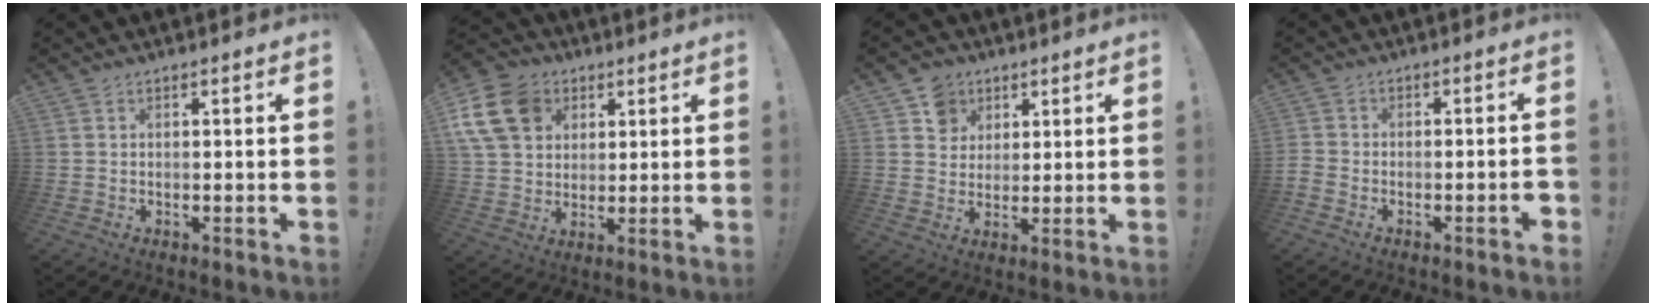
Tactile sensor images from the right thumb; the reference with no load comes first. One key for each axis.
{"total": 15.5, "fx": 5.7, "fy": 12.2, "fz": 7.6, "tx": -0.133, "ty": -0.020, "tz": 0.116}
{"total": 8.2, "fx": 3.9, "fy": 7.1, "fz": 1.7, "tx": -0.027, "ty": -0.019, "tz": 0.077}
{"total": 4.3, "fx": -2.9, "fy": 1.3, "fz": 2.9, "tx": -0.058, "ty": 0.007, "tz": -0.049}